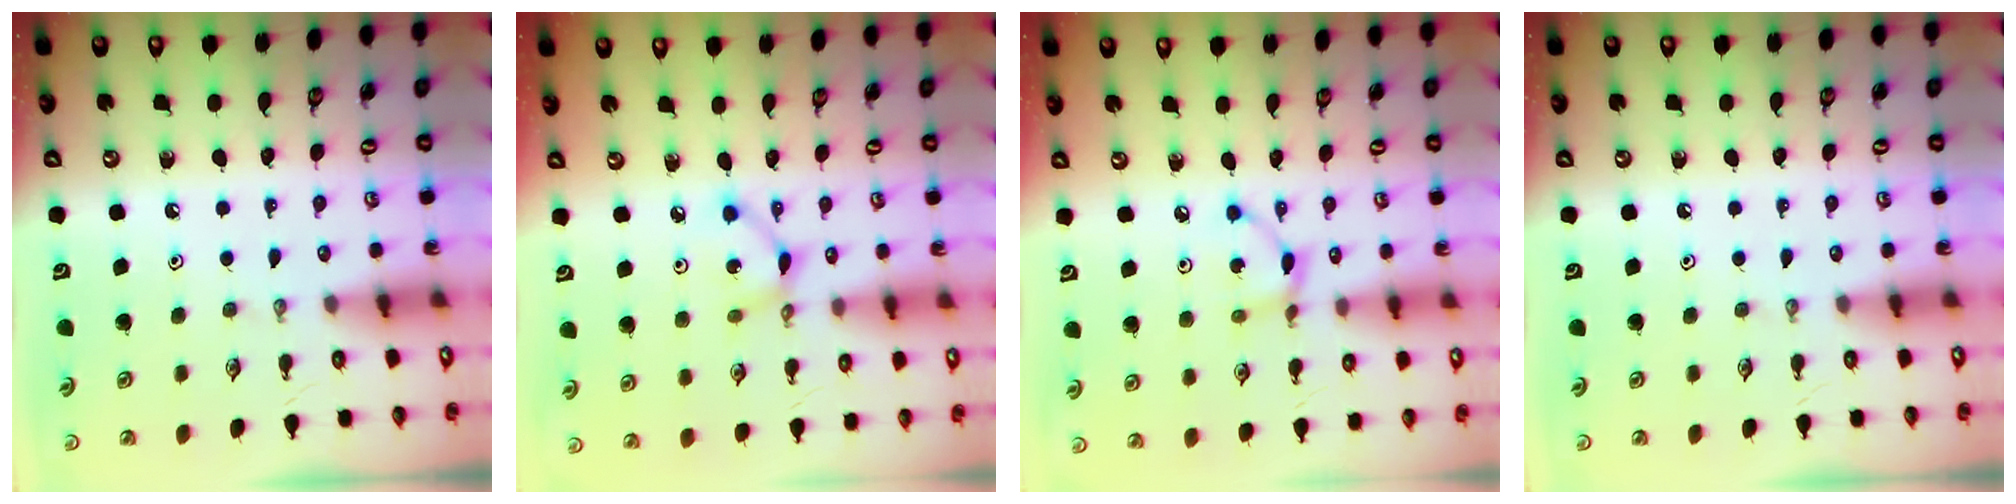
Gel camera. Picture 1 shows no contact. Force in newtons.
{"total": 5.4, "press": 5.4, "slide": 0.3}
{"total": 5.4, "press": 5.4, "slide": 0.2}
{"total": 0.0}